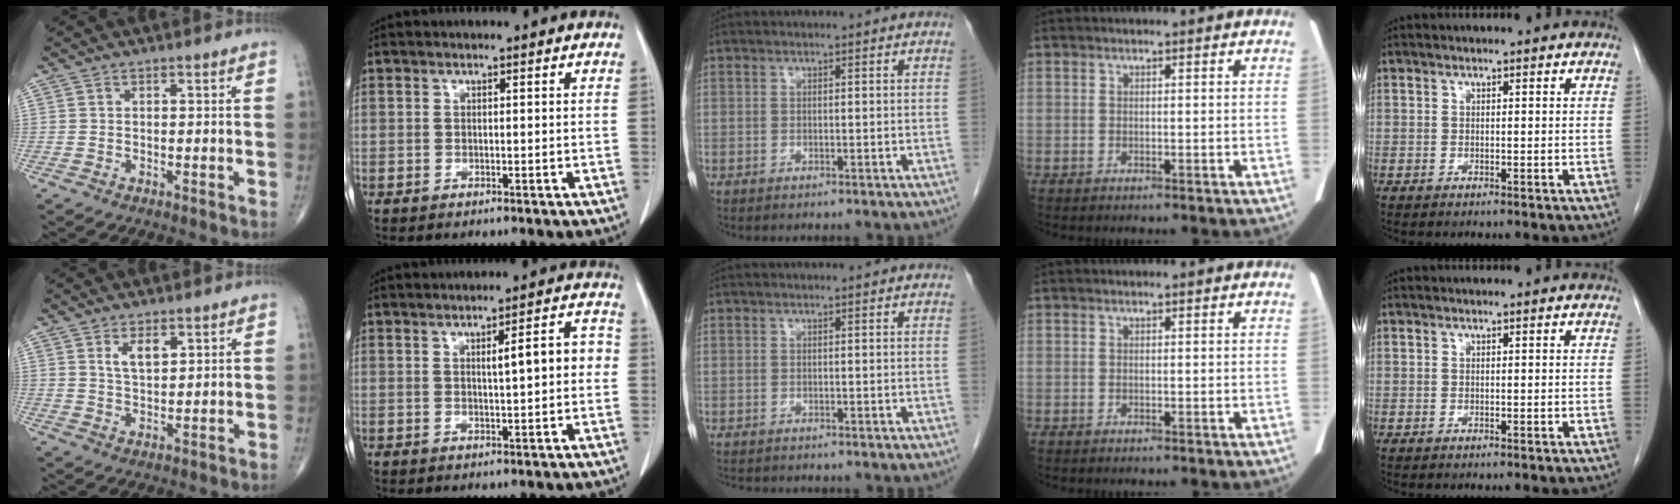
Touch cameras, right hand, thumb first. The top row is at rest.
{"thumb": {"total": 4.3, "force": [2.1, 2.1, 3.2], "torque": [-0.047, -0.015, 0.040]}, "index": {"total": 5.7, "force": [0.3, 1.0, 5.6], "torque": [-0.080, 0.019, 0.004]}, "middle": {"total": 1.4, "force": [-1.3, 0.4, 0.4], "torque": [-0.011, -0.003, -0.016]}}